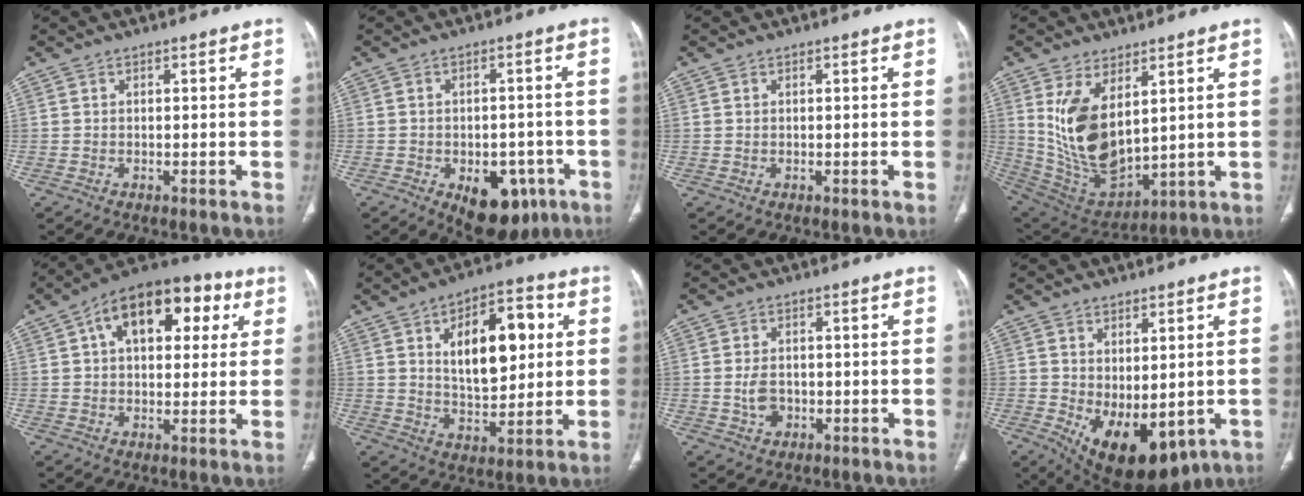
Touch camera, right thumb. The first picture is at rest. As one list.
[{"total": 11.7, "force": [-5.2, 6.9, 7.9], "torque": [-0.072, 0.019, -0.058]}, {"total": 0.0}, {"total": 15.2, "force": [4.7, 7.8, 12.2], "torque": [-0.218, -0.026, 0.121]}, {"total": 18.2, "force": [6.0, 10.5, 13.6], "torque": [-0.163, 0.024, 0.083]}, {"total": 16.6, "force": [4.2, 8.6, 13.6], "torque": [-0.169, 0.001, 0.070]}, {"total": 3.9, "force": [-0.6, 2.9, 2.5], "torque": [-0.042, 0.004, -0.005]}, {"total": 13.4, "force": [-3.6, 7.1, 10.7], "torque": [-0.152, -0.010, -0.025]}]